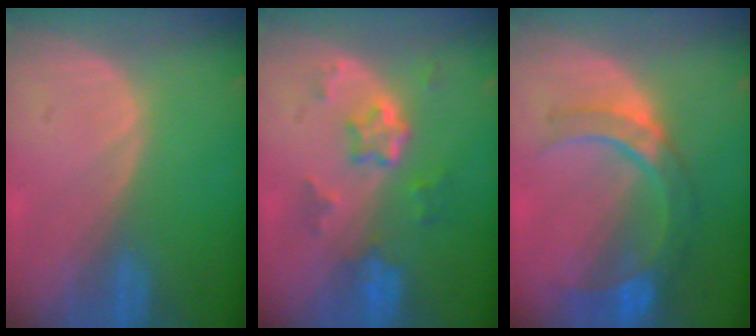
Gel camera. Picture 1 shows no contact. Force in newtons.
{"total": 5.9, "press": 5.3, "slide": 2.6}
{"total": 9.1, "press": 7.9, "slide": 4.5}